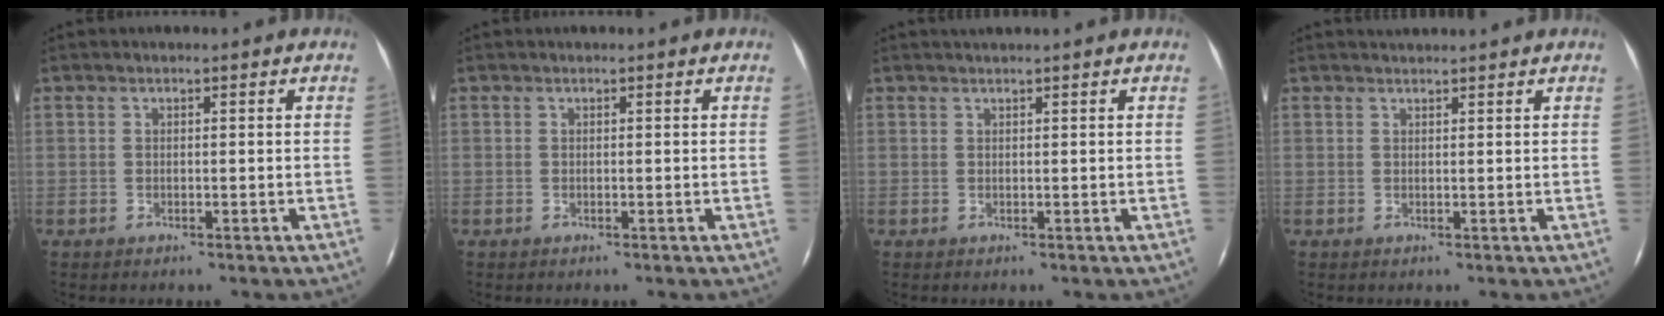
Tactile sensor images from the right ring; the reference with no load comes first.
{"total": 0.0}
{"total": 0.7, "force": [0.6, -0.3, 0.3], "torque": [-0.012, -0.003, 0.009]}
{"total": 1.4, "force": [1.4, -0.2, 0.2], "torque": [-0.010, -0.001, 0.020]}